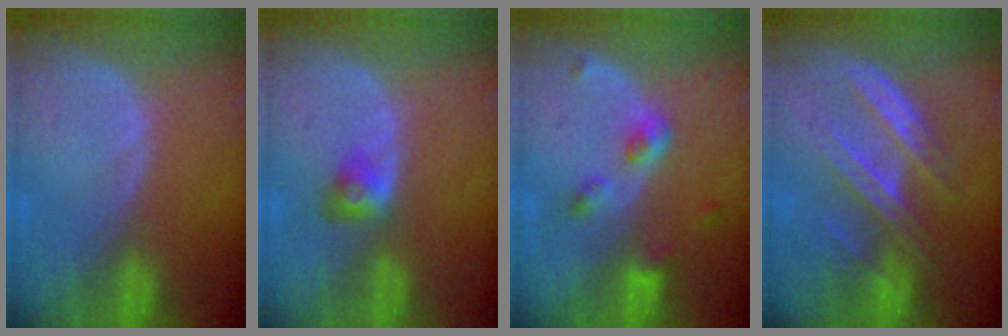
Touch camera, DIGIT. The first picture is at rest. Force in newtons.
{"total": 2.9, "press": 2.4, "slide": 1.5}
{"total": 4.4, "press": 4.0, "slide": 1.7}
{"total": 7.2, "press": 6.5, "slide": 3.0}